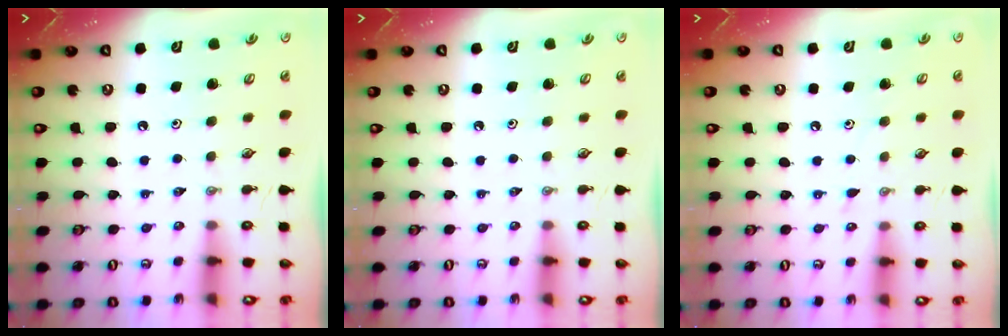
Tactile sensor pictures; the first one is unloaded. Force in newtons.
{"total": 0.0}
{"total": 4.8, "press": 4.8, "slide": 0.7}